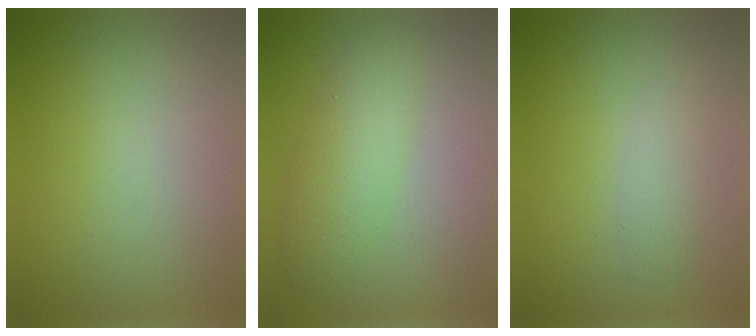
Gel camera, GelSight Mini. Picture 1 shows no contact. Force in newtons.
{"total": 3.5, "press": 3.5, "slide": 0.1}
{"total": 1.7, "press": 1.7, "slide": 0.1}